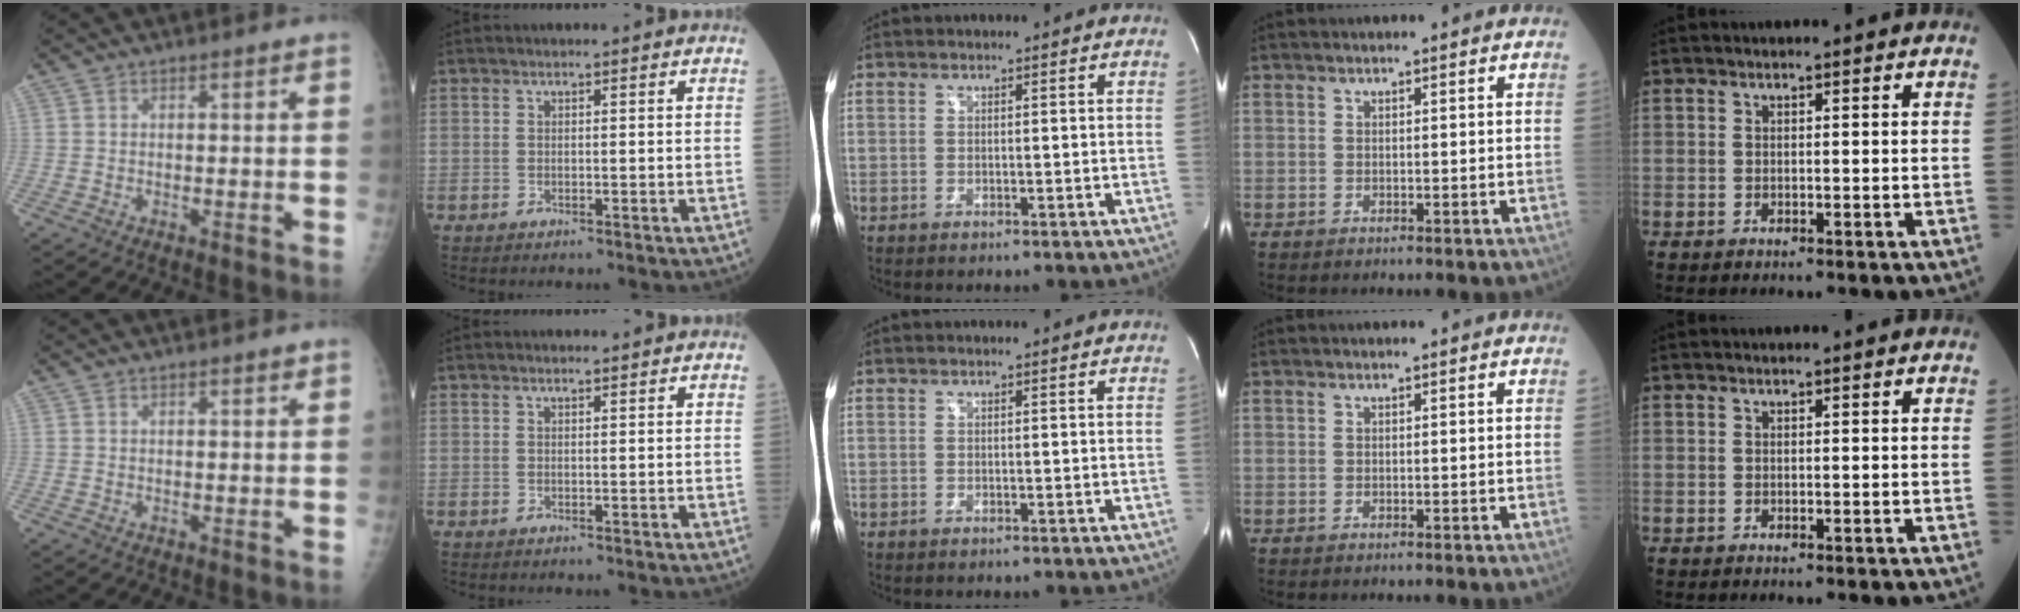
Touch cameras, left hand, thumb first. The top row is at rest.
{"thumb": {"total": 1.2, "force": [0.8, 0.3, 0.8], "torque": [-0.010, -0.002, 0.011]}, "index": {"total": 0.6, "force": [0.5, 0.0, 0.3], "torque": [-0.009, 0.002, 0.008]}}